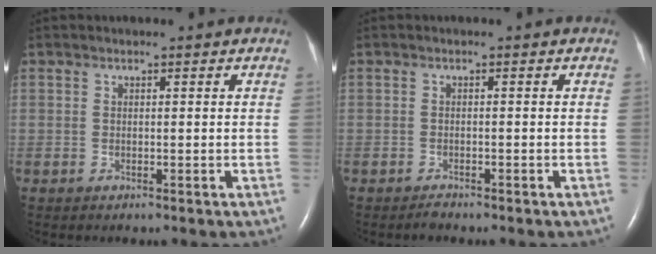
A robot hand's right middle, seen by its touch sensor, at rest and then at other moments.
{"total": 0.9, "force": [-0.9, 0.2, 0.2], "torque": [-0.009, -0.002, -0.014]}